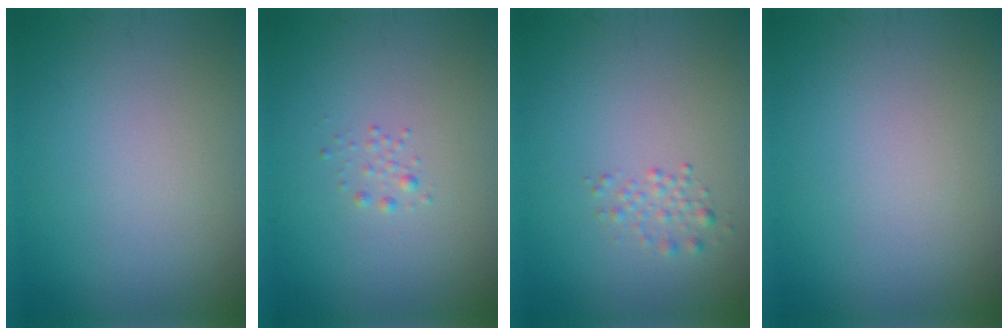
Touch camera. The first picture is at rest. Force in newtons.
{"total": 0.7, "press": 0.7, "slide": 0.0}
{"total": 1.2, "press": 1.1, "slide": 0.1}
{"total": 0.0}